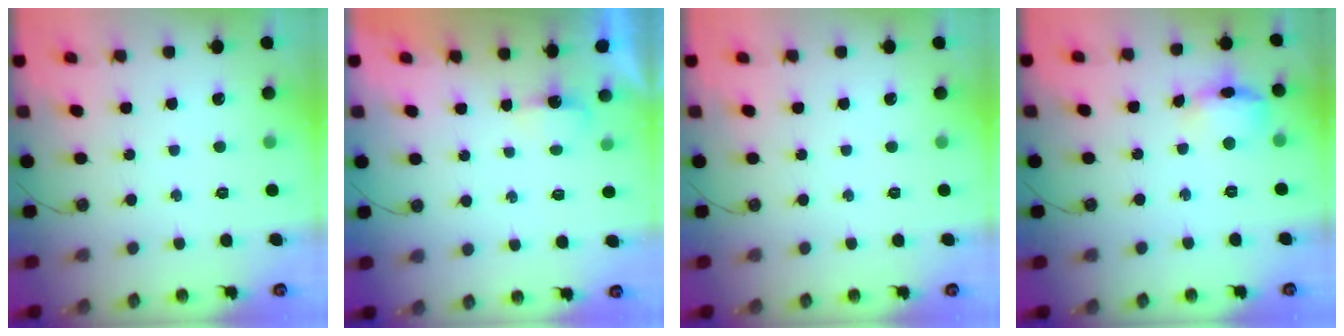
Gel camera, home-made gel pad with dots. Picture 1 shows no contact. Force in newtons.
{"total": 3.1, "press": 3.1, "slide": 0.6}
{"total": 0.0}
{"total": 11.1, "press": 11.0, "slide": 1.0}